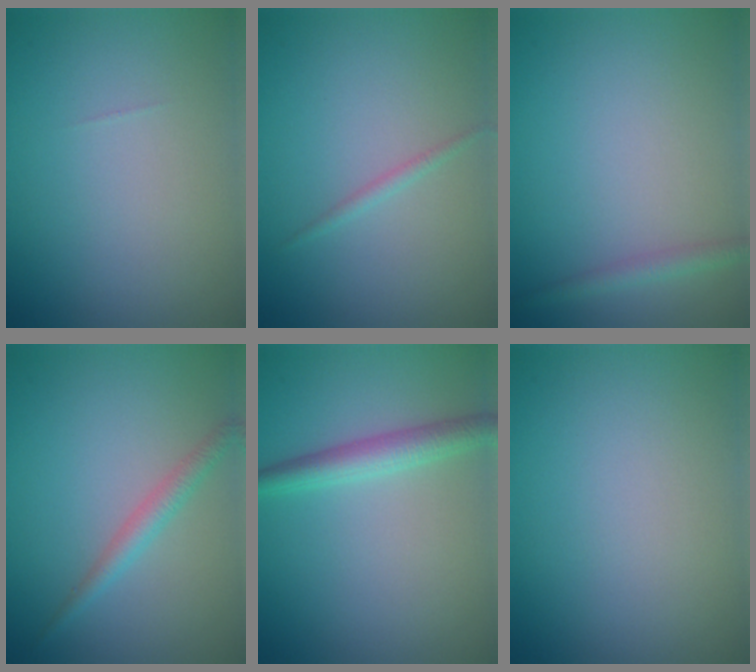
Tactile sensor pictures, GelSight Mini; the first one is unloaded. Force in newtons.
{"total": 0.8, "press": 0.8, "slide": 0.1}
{"total": 1.4, "press": 1.4, "slide": 0.0}
{"total": 1.9, "press": 1.9, "slide": 0.1}
{"total": 2.8, "press": 2.8, "slide": 0.1}
{"total": 0.0}